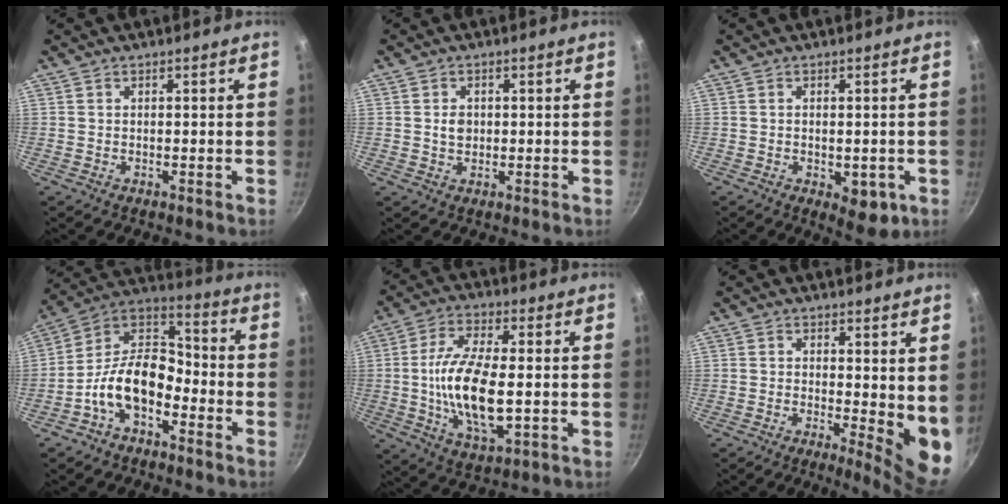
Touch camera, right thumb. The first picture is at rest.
{"total": 2.6, "force": [0.2, 2.1, 1.6], "torque": [-0.016, 0.003, 0.003]}
{"total": 6.1, "force": [-1.7, 3.2, 4.9], "torque": [-0.049, -0.001, -0.015]}
{"total": 13.7, "force": [-5.8, 8.2, 9.3], "torque": [-0.141, 0.073, -0.131]}
{"total": 14.9, "force": [-0.9, 6.2, 13.5], "torque": [-0.261, -0.001, -0.021]}
{"total": 7.9, "force": [0.4, 2.7, 7.5], "torque": [-0.090, -0.023, 0.006]}